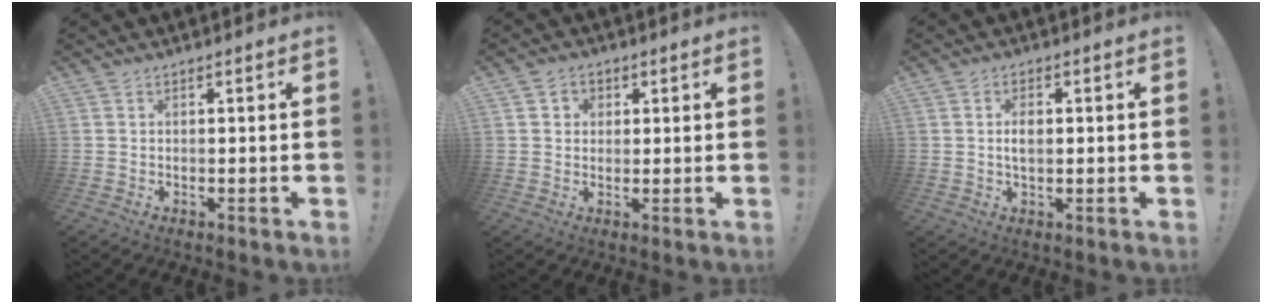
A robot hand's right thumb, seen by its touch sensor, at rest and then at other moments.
{"total": 3.5, "force": [0.9, 3.2, 1.0], "torque": [-0.019, 0.004, 0.017]}
{"total": 3.4, "force": [0.2, 1.9, 2.8], "torque": [-0.044, 0.002, 0.000]}